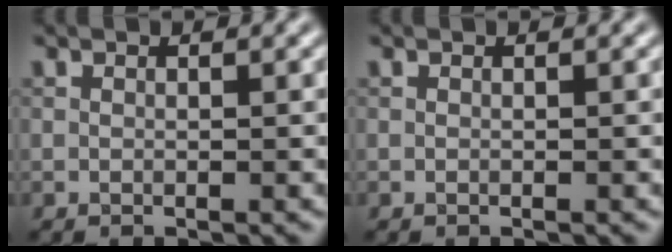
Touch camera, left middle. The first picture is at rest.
{"total": 0.0}